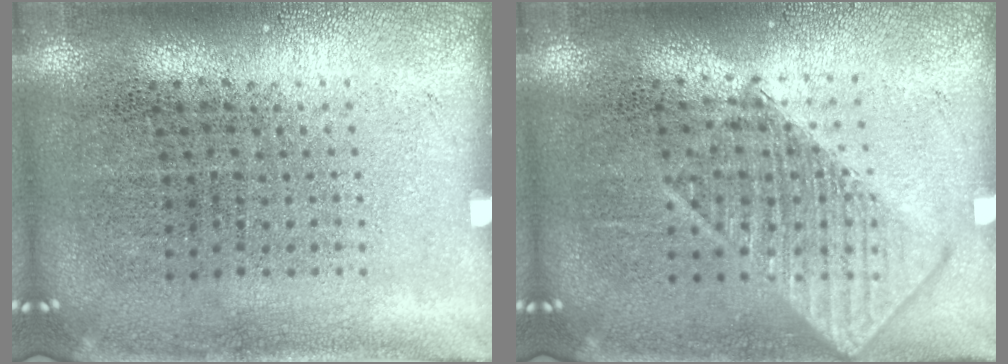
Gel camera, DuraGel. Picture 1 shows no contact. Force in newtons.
{"total": 1.3, "press": 1.3, "slide": 0.1}